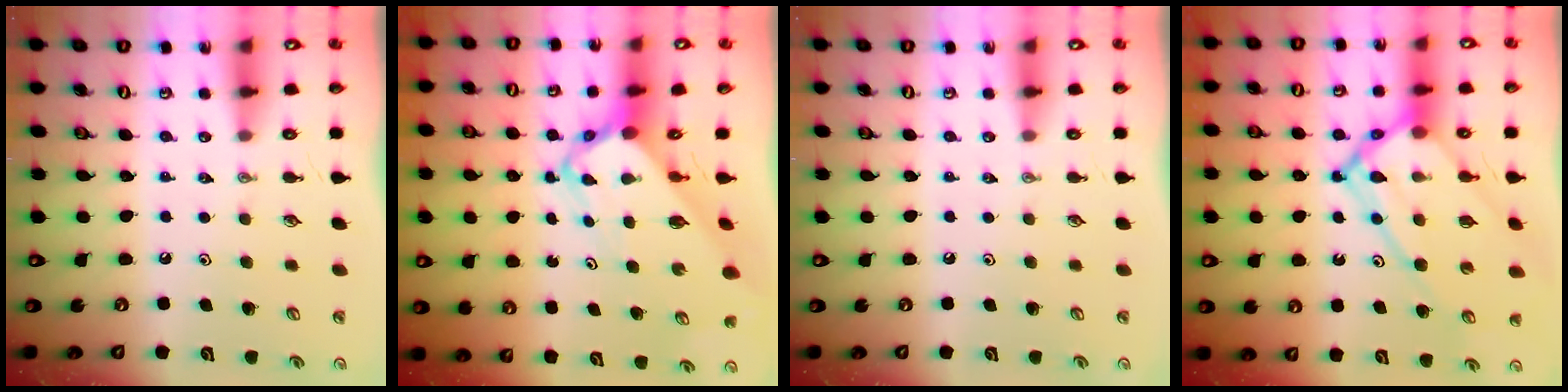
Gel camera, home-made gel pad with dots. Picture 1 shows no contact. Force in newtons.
{"total": 6.4, "press": 6.4, "slide": 0.4}
{"total": 0.0}
{"total": 17.2, "press": 17.1, "slide": 1.6}